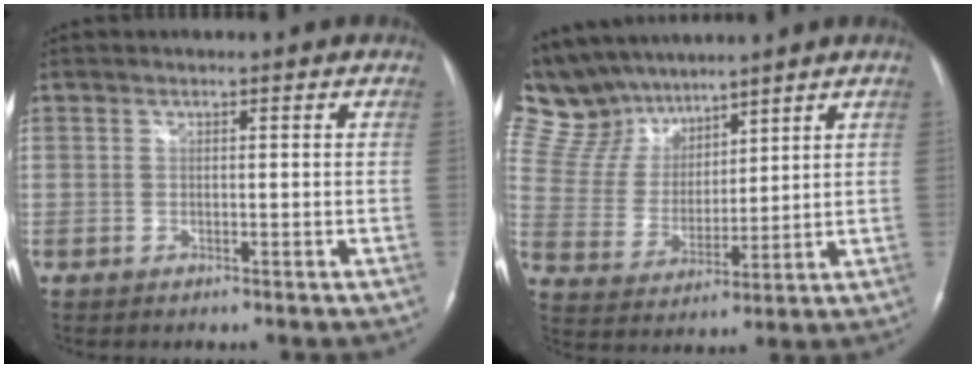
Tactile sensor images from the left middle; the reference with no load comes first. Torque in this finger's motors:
{"motor_torque": [0.27, -0.74, 0.01, -0.05]}